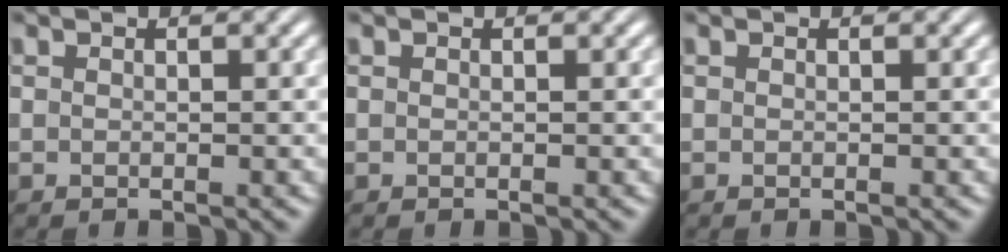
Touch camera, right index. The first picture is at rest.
{"total": 0.0}
{"total": 0.0}